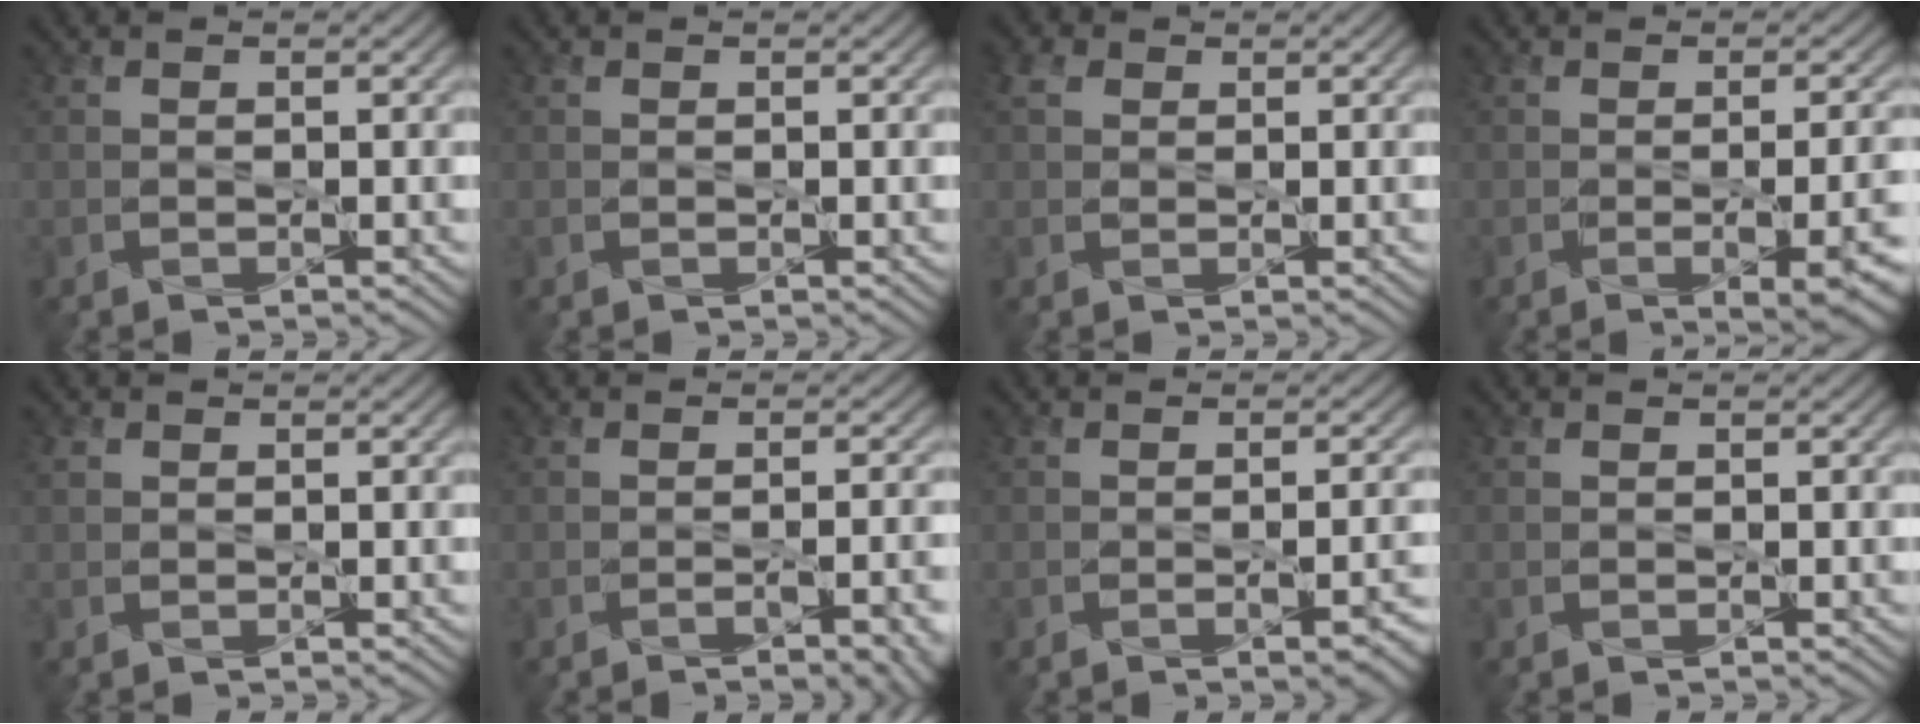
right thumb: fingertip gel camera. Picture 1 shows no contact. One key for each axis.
{"total": 0.0}
{"total": 2.5, "fx": 1.0, "fy": 1.8, "fz": 1.4, "tx": -0.038, "ty": 0.007, "tz": 0.016}
{"total": 7.1, "fx": -2.3, "fy": 2.6, "fz": 6.2, "tx": -0.075, "ty": -0.016, "tz": -0.011}
{"total": 0.5, "fx": 0.3, "fy": 0.4, "fz": 0.2, "tx": -0.005, "ty": 0.000, "tz": 0.008}
{"total": 4.3, "fx": -2.4, "fy": 1.0, "fz": 3.4, "tx": -0.039, "ty": -0.002, "tz": -0.027}
{"total": 3.5, "fx": -1.7, "fy": 1.0, "fz": 2.8, "tx": -0.038, "ty": -0.004, "tz": -0.016}
{"total": 0.0}